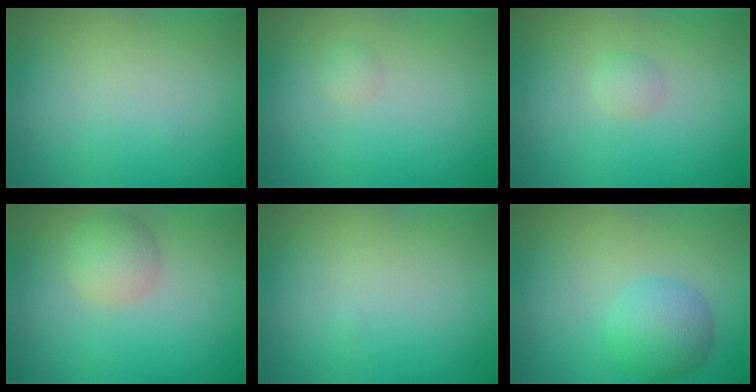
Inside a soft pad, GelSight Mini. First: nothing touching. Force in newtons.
{"total": 0.6, "press": 0.6, "slide": 0.1}
{"total": 0.9, "press": 0.9, "slide": 0.0}
{"total": 2.5, "press": 2.5, "slide": 0.1}
{"total": 0.0}
{"total": 3.5, "press": 3.5, "slide": 0.1}